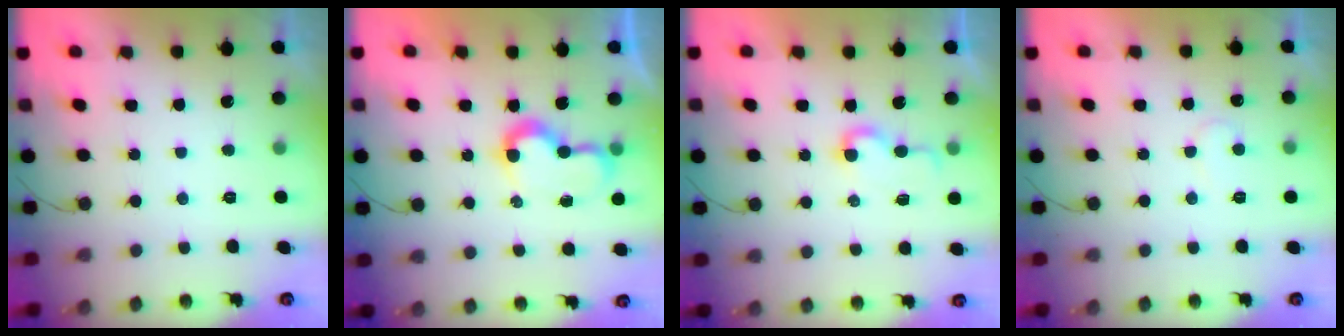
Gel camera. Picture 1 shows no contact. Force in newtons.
{"total": 7.6, "press": 7.6, "slide": 0.5}
{"total": 4.4, "press": 4.4, "slide": 0.5}
{"total": 6.8, "press": 6.8, "slide": 0.5}